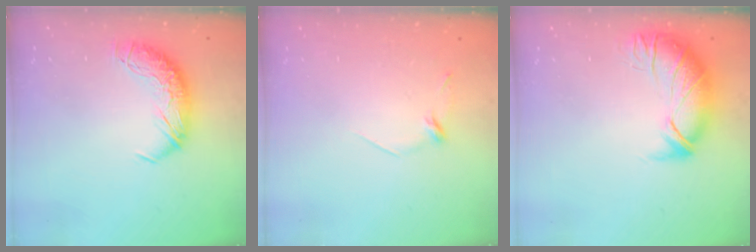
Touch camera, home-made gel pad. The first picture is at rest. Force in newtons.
{"total": 7.7, "press": 7.7, "slide": 0.9}
{"total": 2.9, "press": 1.4, "slide": 2.5}